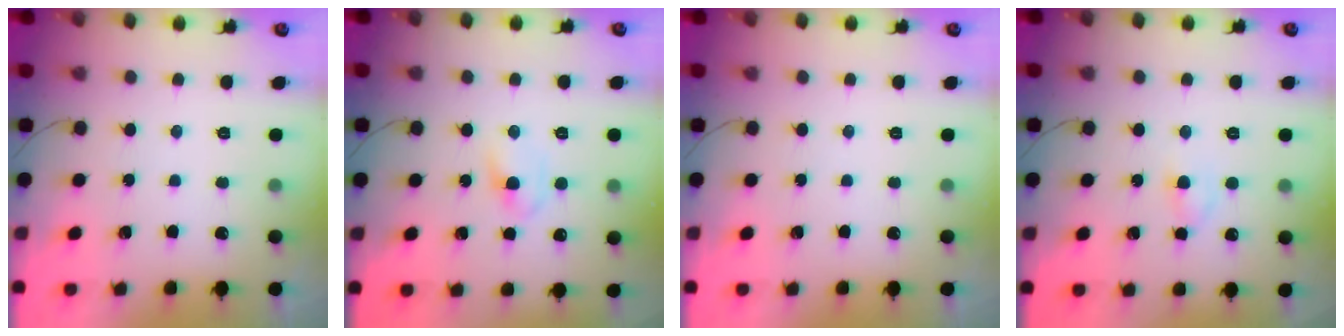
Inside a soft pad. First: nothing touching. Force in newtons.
{"total": 4.4, "press": 4.2, "slide": 1.5}
{"total": 0.0}
{"total": 2.6, "press": 2.4, "slide": 1.1}